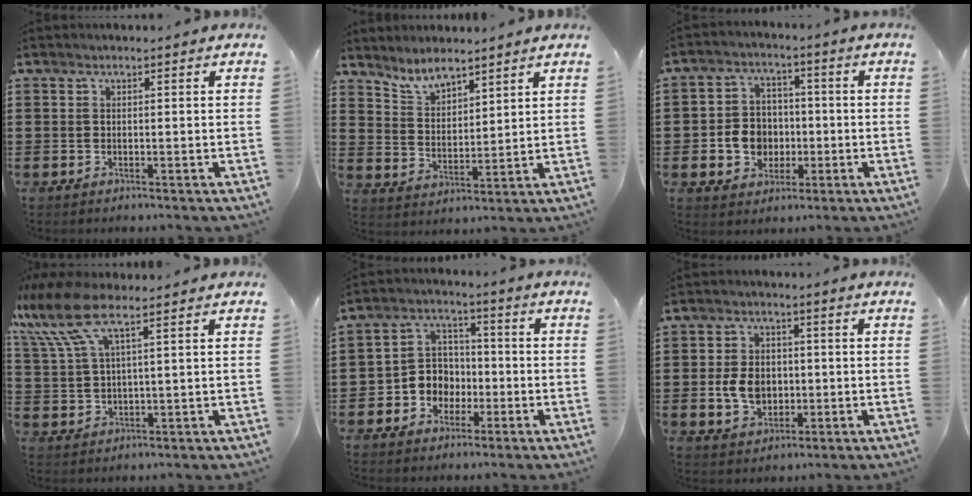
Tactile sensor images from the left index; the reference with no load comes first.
{"total": 5.2, "force": [5.0, 0.8, 1.3], "torque": [-0.043, -0.017, 0.093]}
{"total": 6.5, "force": [-1.1, 5.9, 2.5], "torque": [-0.055, 0.016, -0.019]}
{"total": 9.2, "force": [5.2, 3.0, 6.9], "torque": [-0.170, -0.010, 0.090]}
{"total": 5.8, "force": [-2.0, 5.2, 1.3], "torque": [-0.049, 0.010, -0.043]}
{"total": 6.6, "force": [-0.6, 4.9, 4.3], "torque": [-0.094, 0.004, -0.015]}